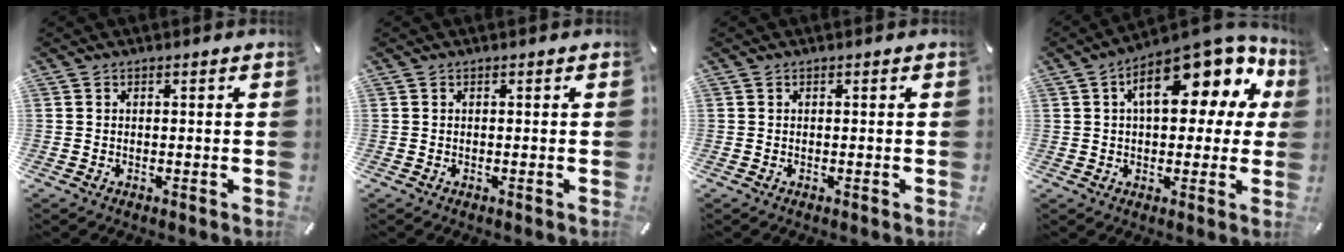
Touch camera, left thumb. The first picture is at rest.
{"total": 0.0}
{"total": 0.0}
{"total": 16.7, "force": [6.9, 8.3, 12.7], "torque": [-0.181, -0.033, 0.114]}